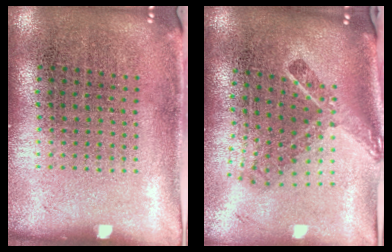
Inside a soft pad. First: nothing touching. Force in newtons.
{"total": 2.2, "press": 1.5, "slide": 1.6}